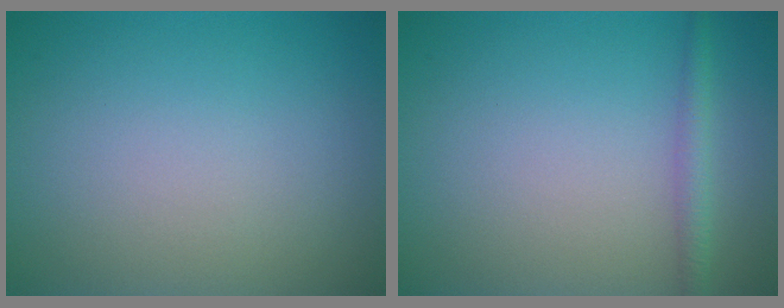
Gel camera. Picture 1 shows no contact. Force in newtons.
{"total": 1.6, "press": 1.6, "slide": 0.1}